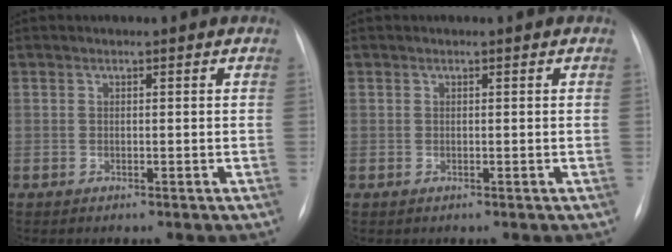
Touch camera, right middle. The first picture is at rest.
{"total": 0.0}